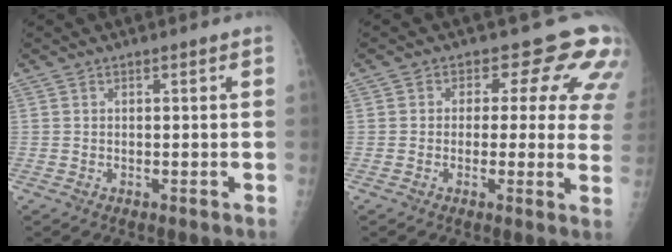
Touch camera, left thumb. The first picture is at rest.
{"total": 10.8, "force": [6.3, 6.5, 5.9], "torque": [-0.013, -0.019, 0.046]}